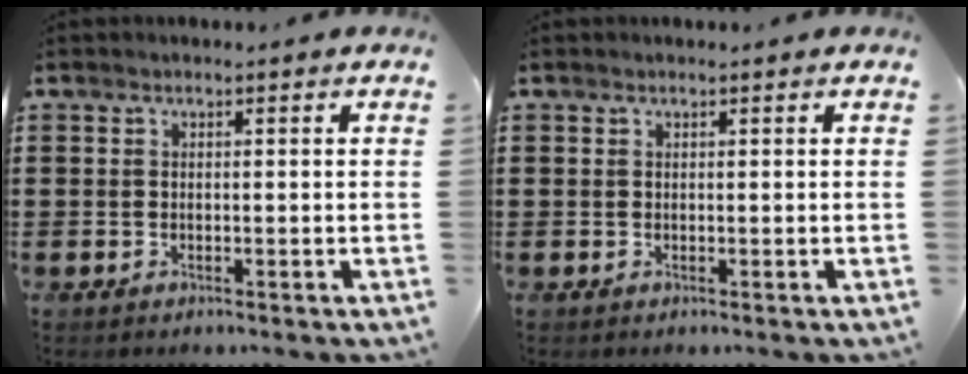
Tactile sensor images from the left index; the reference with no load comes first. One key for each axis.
{"total": 0.0}